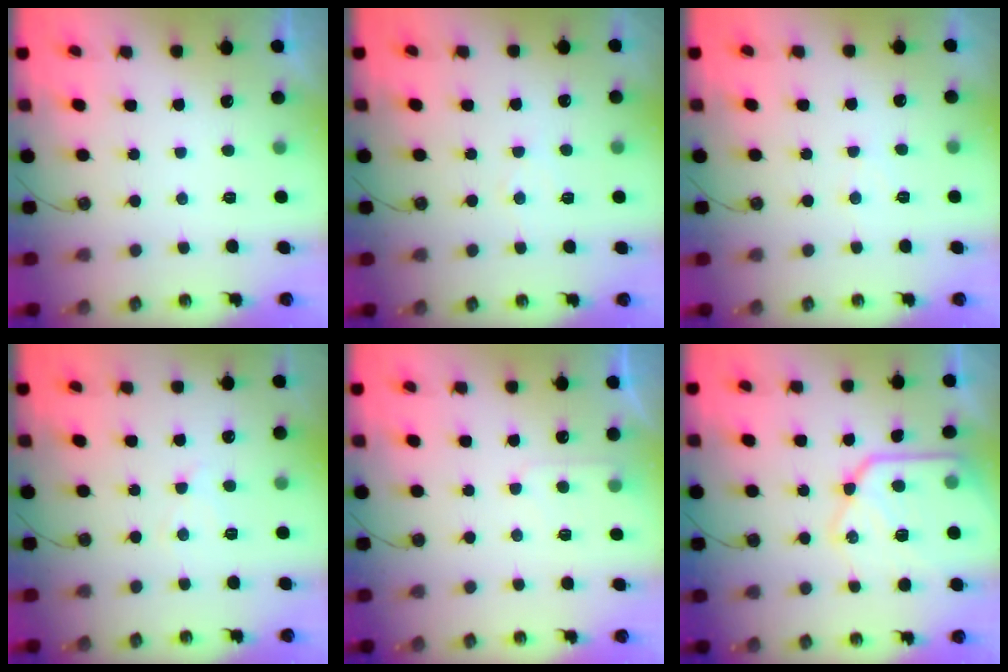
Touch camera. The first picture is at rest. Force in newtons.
{"total": 5.5, "press": 5.5, "slide": 0.5}
{"total": 4.9, "press": 4.9, "slide": 0.3}
{"total": 7.5, "press": 7.5, "slide": 0.9}
{"total": 5.2, "press": 5.1, "slide": 0.7}
{"total": 19.1, "press": 19.1, "slide": 1.6}